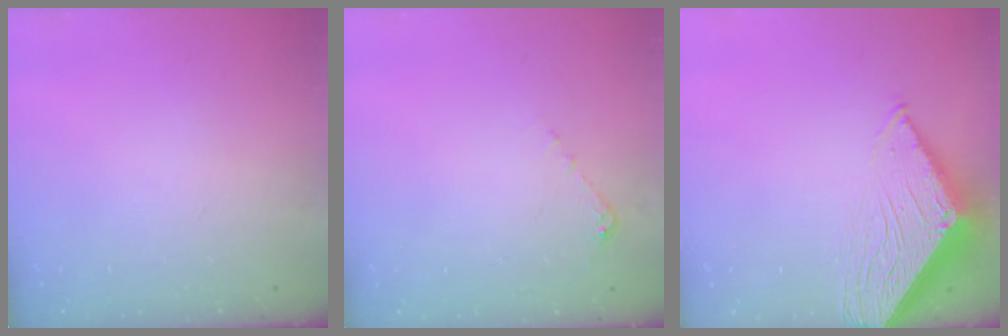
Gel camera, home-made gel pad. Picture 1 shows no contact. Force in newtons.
{"total": 5.8, "press": 5.8, "slide": 0.8}
{"total": 12.5, "press": 12.5, "slide": 1.0}